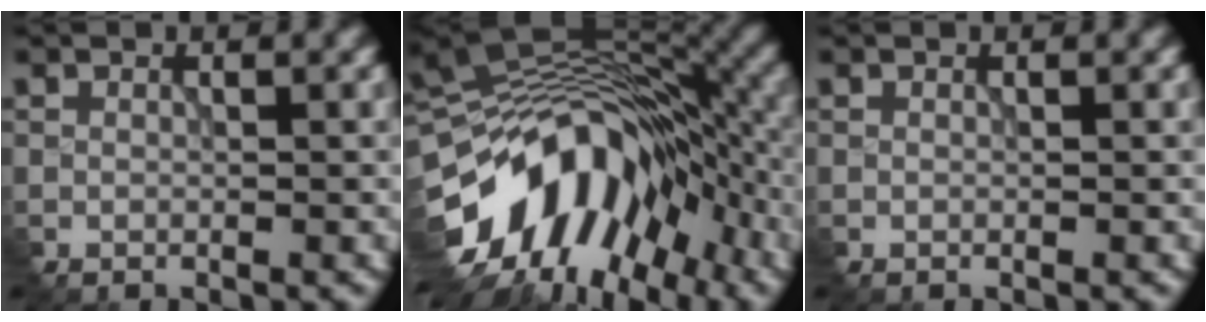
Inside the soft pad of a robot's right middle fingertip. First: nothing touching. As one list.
[{"total": 14.0, "force": [-6.2, 8.1, 9.5], "torque": [-0.165, 0.011, -0.101]}, {"total": 0.0}]